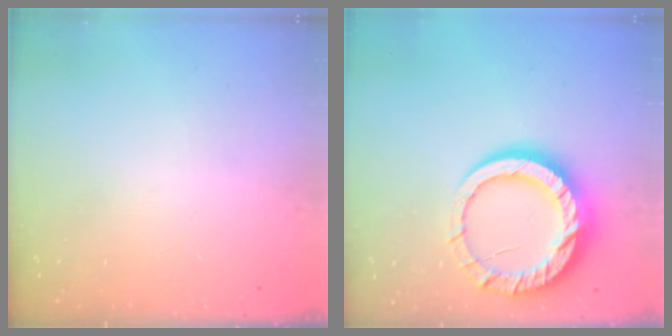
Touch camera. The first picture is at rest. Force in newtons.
{"total": 16.0, "press": 15.9, "slide": 1.4}